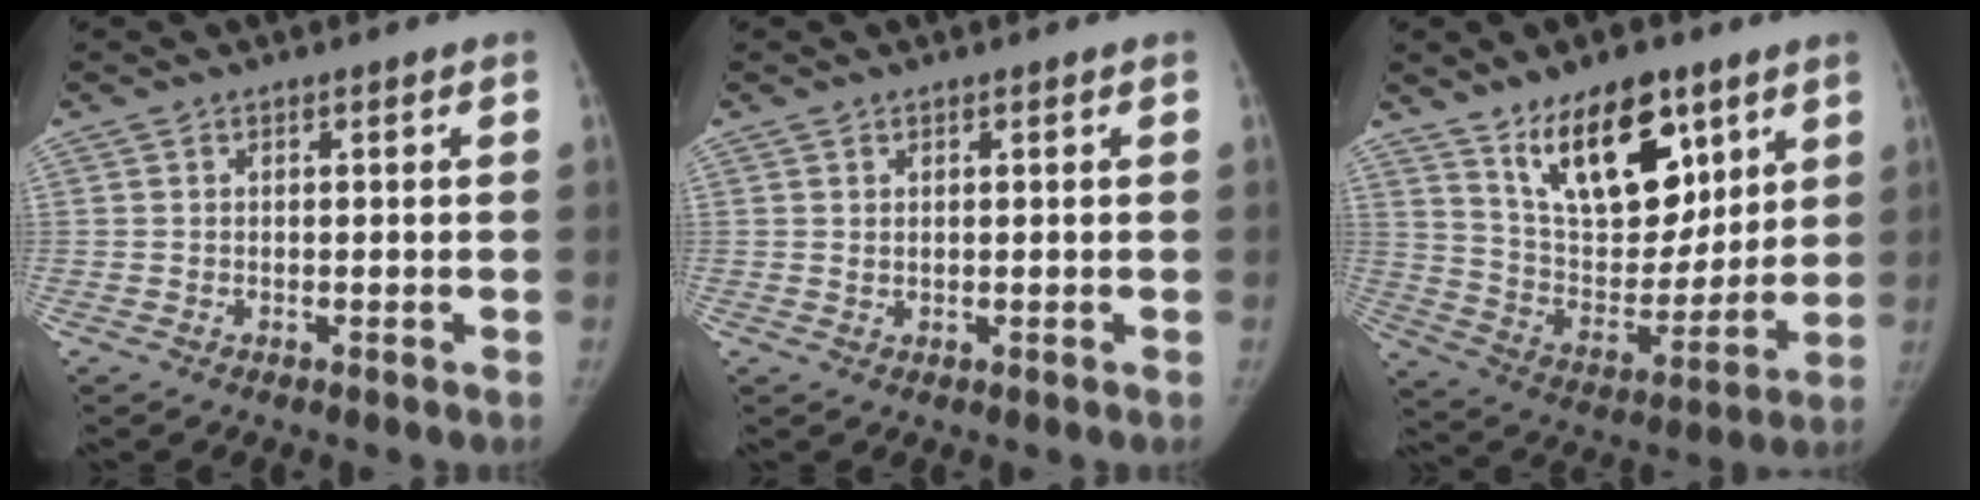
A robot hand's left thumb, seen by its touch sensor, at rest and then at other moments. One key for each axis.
{"total": 0.5, "fx": 0.3, "fy": 0.2, "fz": 0.3, "tx": -0.004, "ty": -0.005, "tz": 0.007}
{"total": 19.1, "fx": 11.2, "fy": 9.6, "fz": 12.0, "tx": -0.133, "ty": -0.070, "tz": 0.202}